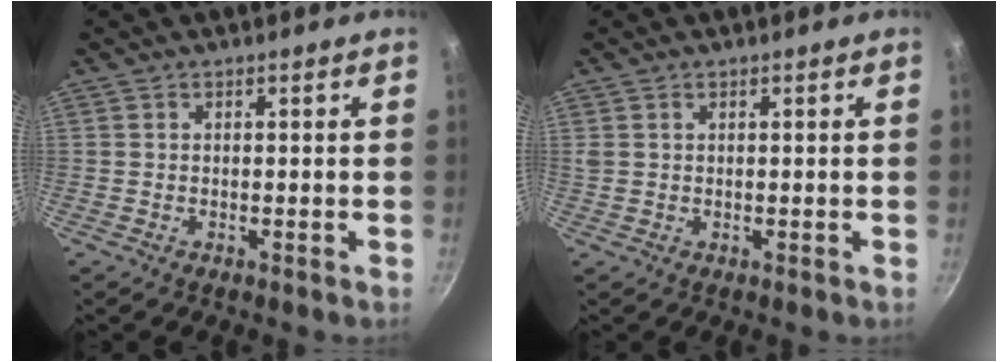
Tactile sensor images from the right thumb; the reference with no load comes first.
{"total": 1.1, "force": [0.6, 0.7, 0.6], "torque": [-0.011, 0.003, 0.012]}